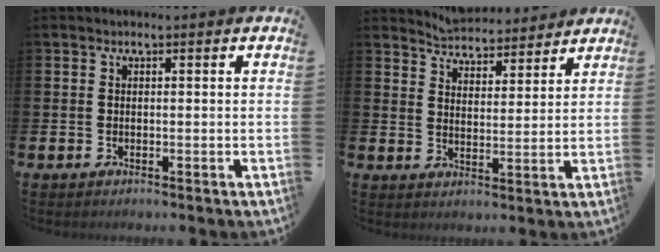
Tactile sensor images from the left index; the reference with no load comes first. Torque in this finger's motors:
{"motor_torque": [0.05, -0.02, -0.15, -0.19]}